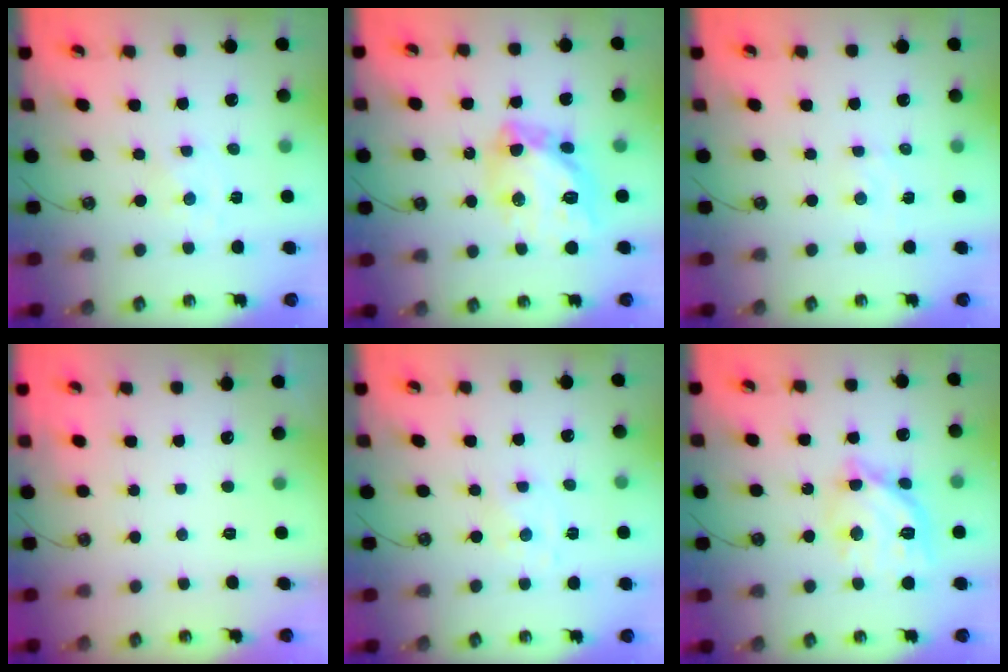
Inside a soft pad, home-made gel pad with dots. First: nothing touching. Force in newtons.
{"total": 16.8, "press": 16.8, "slide": 1.6}
{"total": 1.7, "press": 1.6, "slide": 0.3}
{"total": 0.0}
{"total": 1.1, "press": 1.1, "slide": 0.2}
{"total": 16.5, "press": 16.5, "slide": 1.3}